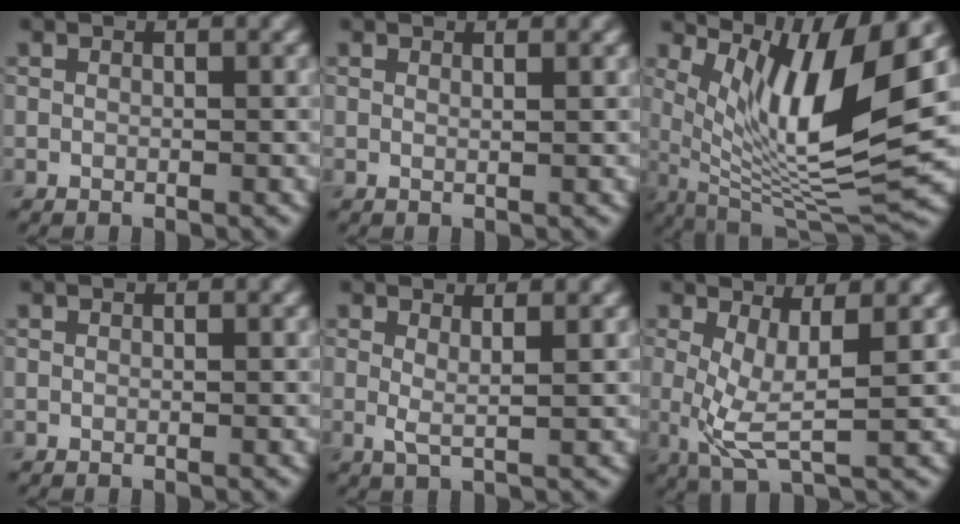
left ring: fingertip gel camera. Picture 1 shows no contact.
{"total": 0.9, "force": [0.6, 0.4, 0.6], "torque": [0.001, -0.002, 0.004]}
{"total": 11.4, "force": [4.1, 3.0, 10.2], "torque": [-0.167, -0.010, 0.085]}
{"total": 0.0}
{"total": 1.9, "force": [0.9, 0.4, 1.6], "torque": [-0.024, -0.005, 0.011]}
{"total": 4.4, "force": [0.7, 1.3, 4.2], "torque": [-0.087, -0.010, 0.016]}